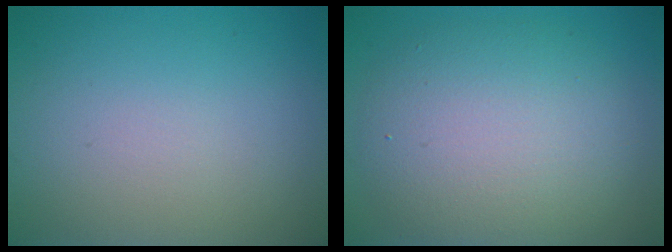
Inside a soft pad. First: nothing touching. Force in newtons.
{"total": 7.6, "press": 7.6, "slide": 0.2}